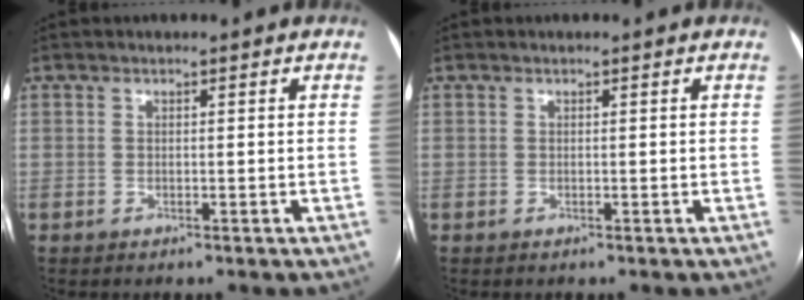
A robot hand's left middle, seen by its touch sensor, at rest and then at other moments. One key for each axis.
{"total": 0.0}